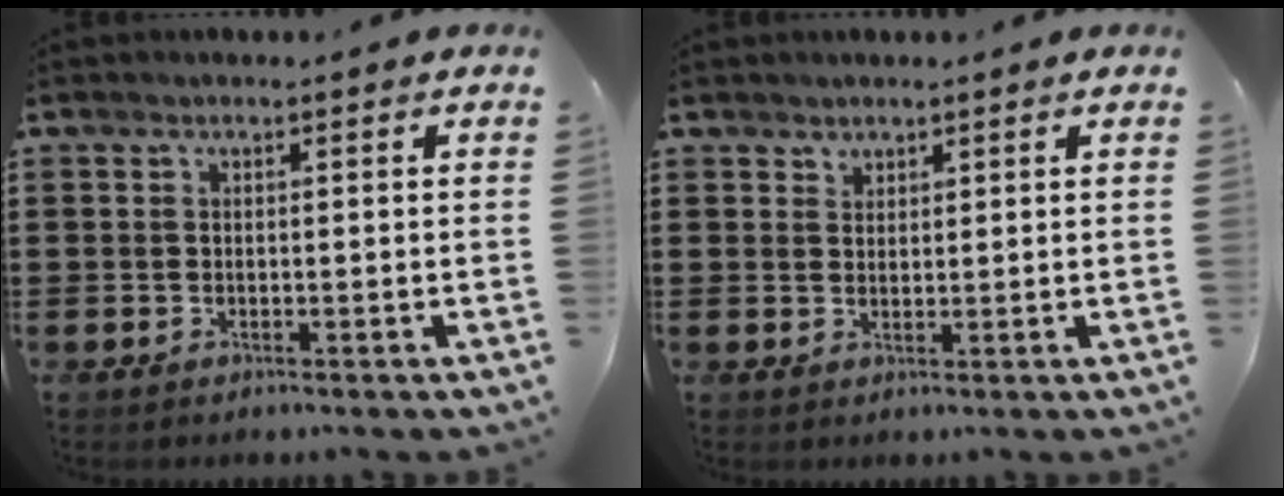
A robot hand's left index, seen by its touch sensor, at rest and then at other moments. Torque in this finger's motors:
{"motor_torque": [0.10, 0.03, 0.03, 0.01]}